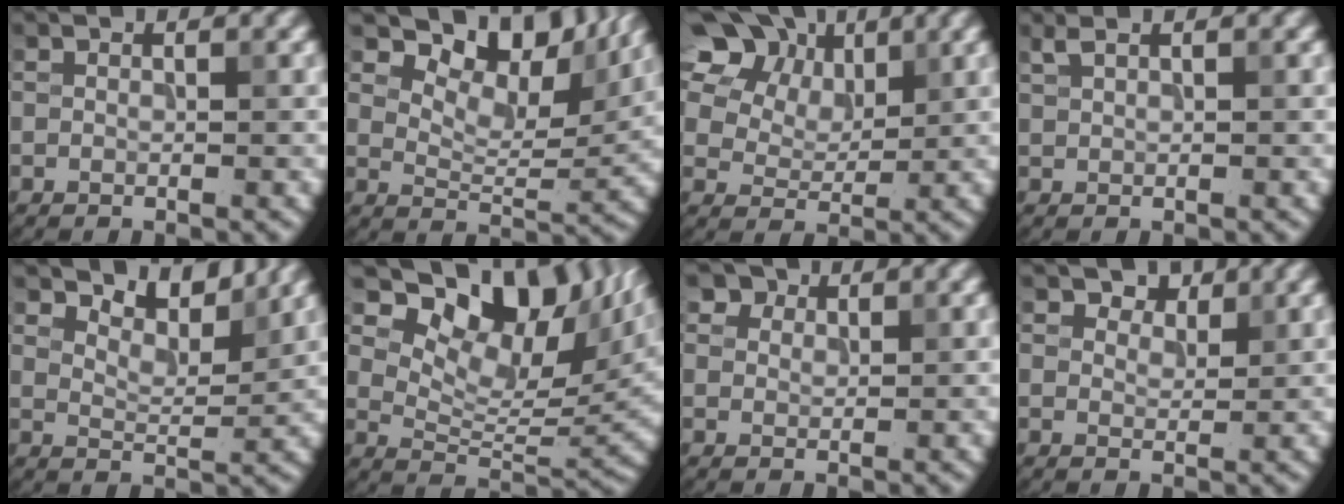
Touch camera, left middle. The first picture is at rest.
{"total": 8.4, "force": [5.8, 3.8, 4.8], "torque": [-0.069, -0.005, 0.093]}
{"total": 15.7, "force": [8.7, 10.5, 7.9], "torque": [-0.183, 0.048, 0.165]}
{"total": 1.1, "force": [0.8, 0.3, 0.7], "torque": [-0.018, 0.001, 0.019]}
{"total": 4.7, "force": [4.4, 0.9, 1.6], "torque": [-0.040, -0.003, 0.061]}
{"total": 11.9, "force": [7.2, 5.8, 7.6], "torque": [-0.107, 0.001, 0.125]}
{"total": 3.2, "force": [2.3, 2.0, 1.1], "torque": [-0.033, 0.000, 0.037]}
{"total": 2.4, "force": [1.9, 1.2, 0.8], "torque": [-0.015, -0.007, 0.028]}